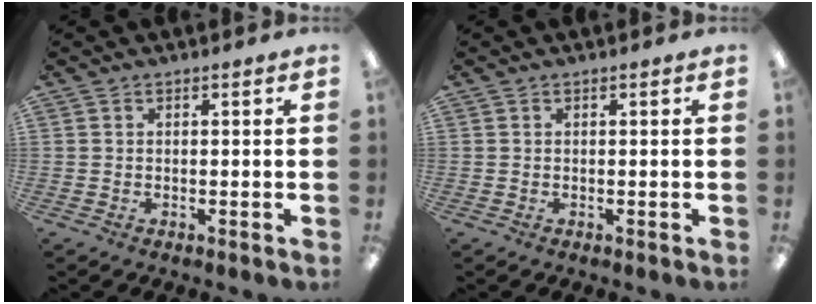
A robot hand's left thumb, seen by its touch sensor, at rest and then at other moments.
{"total": 0.0}